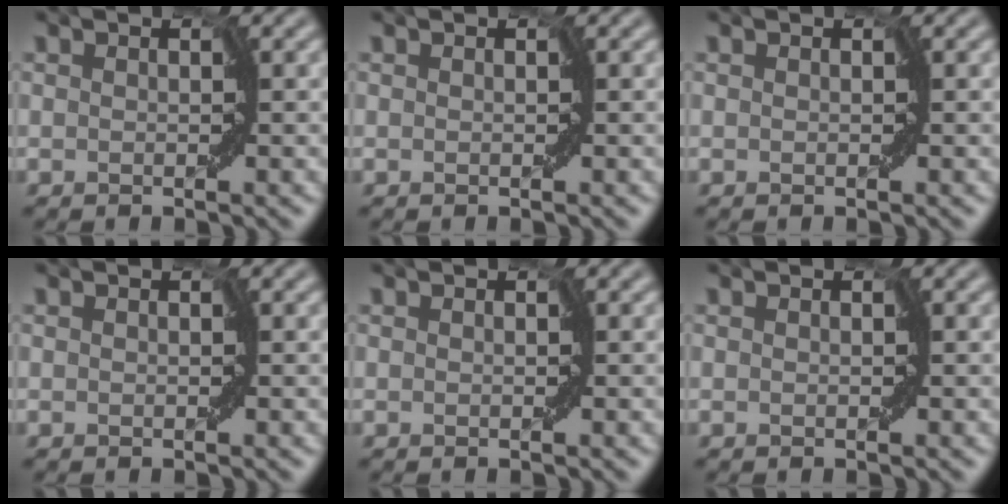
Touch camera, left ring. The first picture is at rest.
{"total": 0.0}
{"total": 0.0}
{"total": 0.0}
{"total": 0.0}
{"total": 0.0}